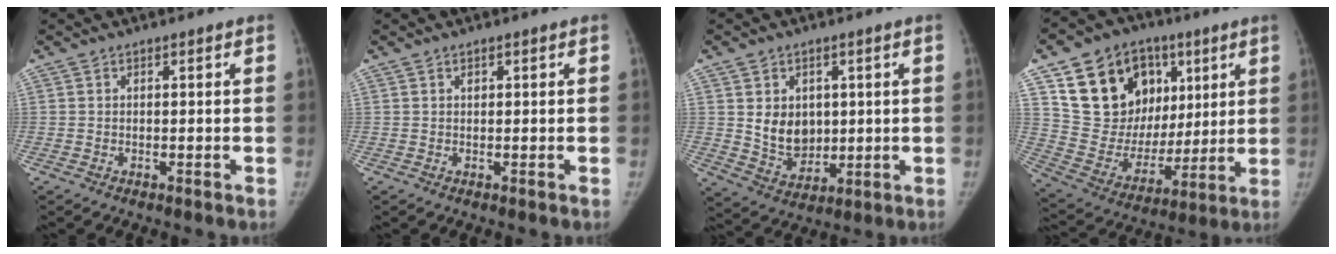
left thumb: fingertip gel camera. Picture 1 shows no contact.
{"total": 0.8, "force": [0.4, 0.5, 0.4], "torque": [-0.004, -0.001, 0.006]}
{"total": 8.8, "force": [1.5, 6.9, 5.3], "torque": [-0.051, -0.017, 0.043]}
{"total": 23.6, "force": [9.5, 17.4, 12.8], "torque": [-0.174, 0.003, 0.180]}